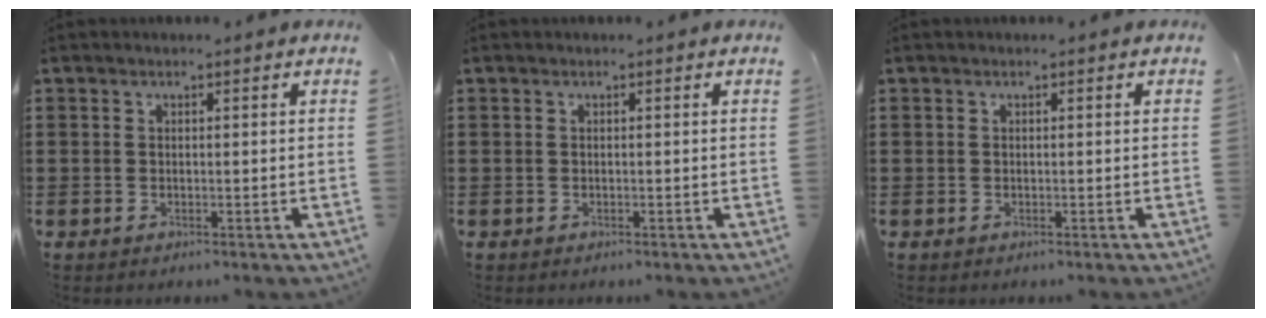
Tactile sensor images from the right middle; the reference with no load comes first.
{"total": 0.0}
{"total": 0.0}